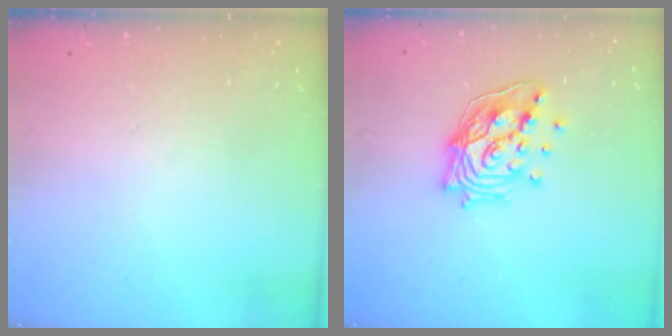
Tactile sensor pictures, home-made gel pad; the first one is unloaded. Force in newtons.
{"total": 15.9, "press": 15.1, "slide": 5.1}